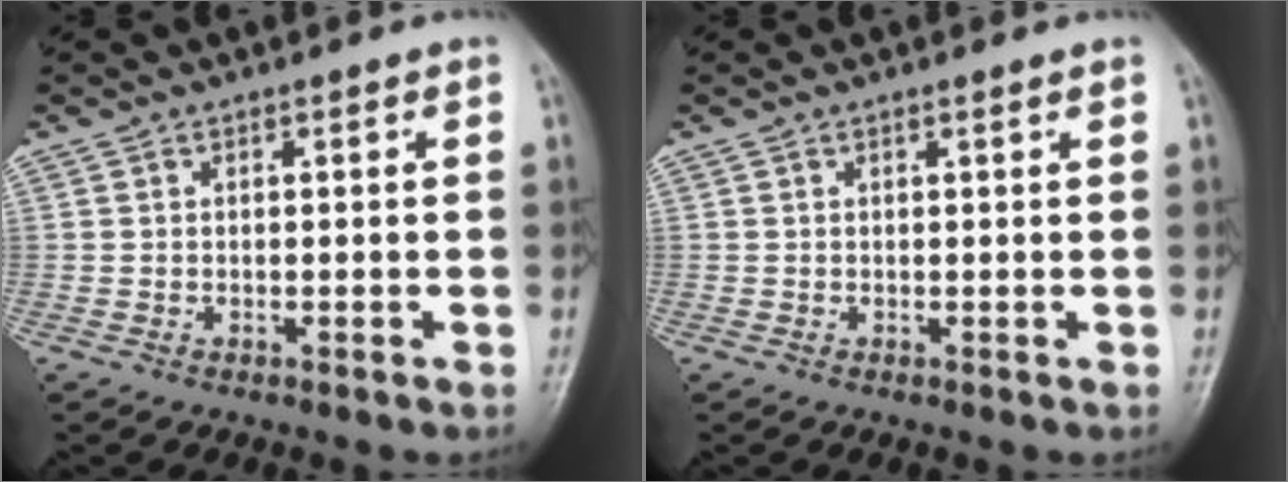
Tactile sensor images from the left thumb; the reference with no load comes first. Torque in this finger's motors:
{"motor_torque": [-0.23, -0.13, 0.03, 0.05, -0.03]}